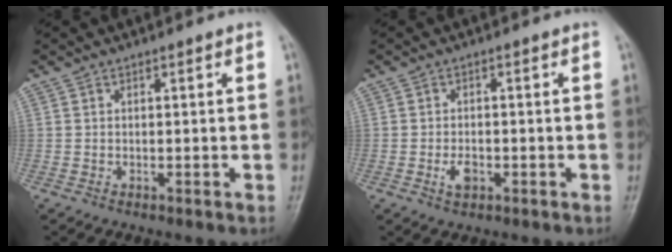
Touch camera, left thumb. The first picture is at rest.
{"total": 2.8, "force": [-1.0, 1.8, 2.0], "torque": [-0.033, 0.001, -0.018]}